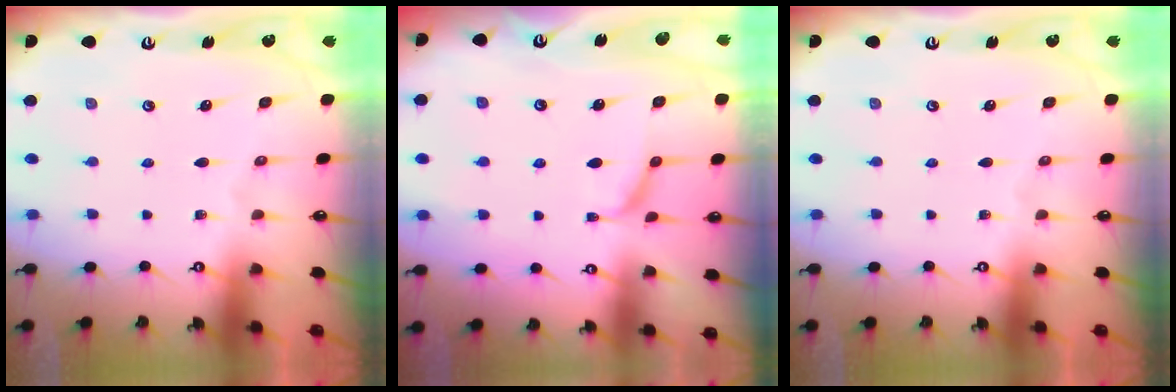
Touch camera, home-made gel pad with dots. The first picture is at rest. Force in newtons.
{"total": 2.3, "press": 2.0, "slide": 1.1}
{"total": 0.0}